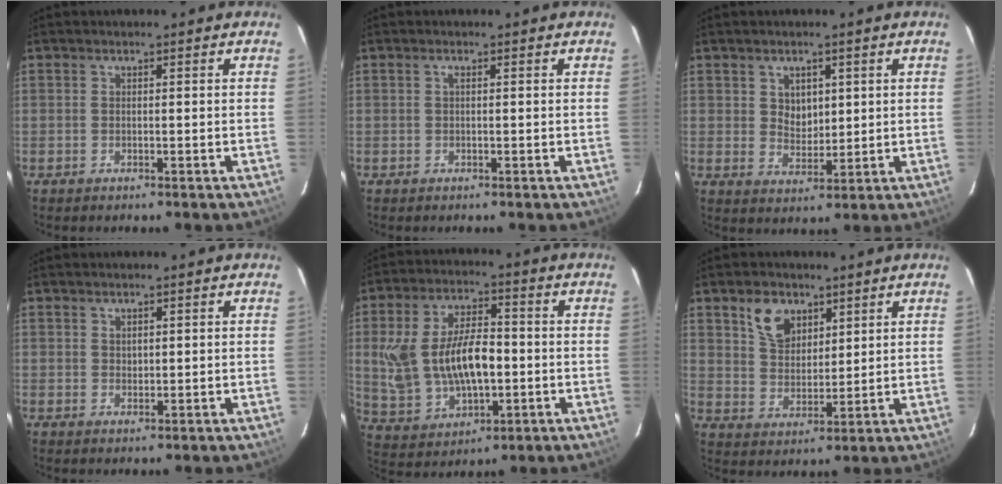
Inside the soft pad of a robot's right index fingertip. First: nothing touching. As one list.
[{"total": 0.5, "force": [0.1, 0.0, 0.5], "torque": [-0.009, 0.003, -0.001]}, {"total": 4.5, "force": [1.6, 3.6, 2.3], "torque": [-0.033, 0.002, 0.035]}, {"total": 1.3, "force": [0.8, 0.9, 0.4], "torque": [-0.002, 0.003, 0.016]}, {"total": 16.4, "force": [-0.6, 9.0, 13.7], "torque": [-0.282, 0.006, 0.009]}, {"total": 7.8, "force": [4.4, 5.0, 4.0], "torque": [-0.071, 0.014, 0.088]}]